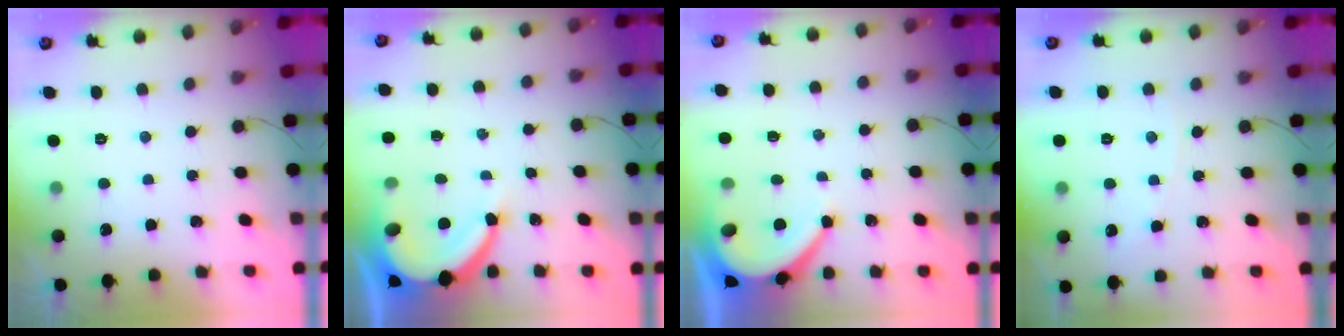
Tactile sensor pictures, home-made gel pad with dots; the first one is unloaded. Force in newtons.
{"total": 9.9, "press": 9.8, "slide": 1.1}
{"total": 7.0, "press": 7.0, "slide": 0.2}
{"total": 2.8, "press": 2.8, "slide": 0.3}